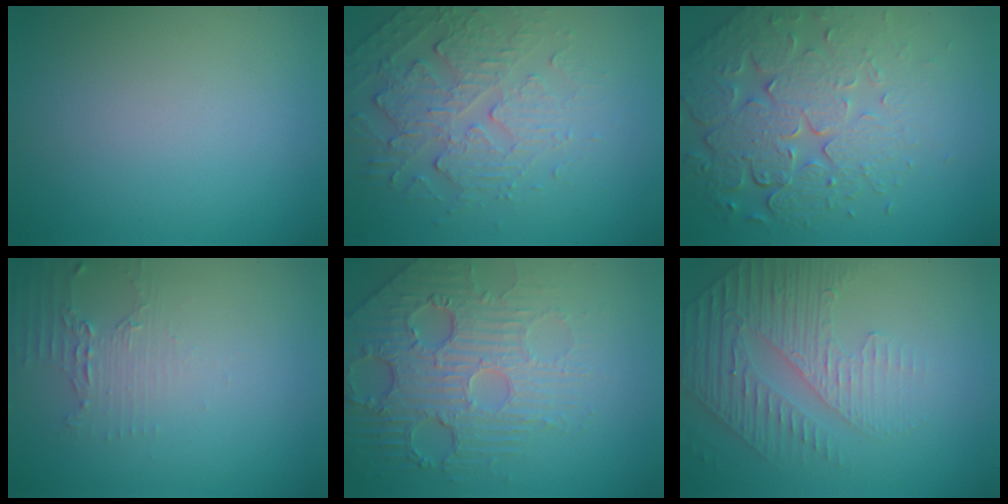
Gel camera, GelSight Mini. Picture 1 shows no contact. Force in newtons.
{"total": 4.9, "press": 3.6, "slide": 3.4}
{"total": 7.8, "press": 5.7, "slide": 5.4}
{"total": 2.0, "press": 1.5, "slide": 1.3}
{"total": 6.5, "press": 5.1, "slide": 4.1}
{"total": 4.7, "press": 3.3, "slide": 3.4}